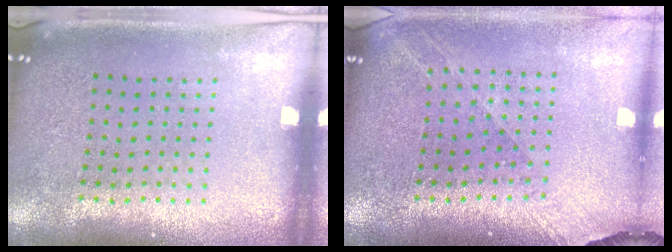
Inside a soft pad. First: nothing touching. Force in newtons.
{"total": 1.3, "press": 1.2, "slide": 0.5}